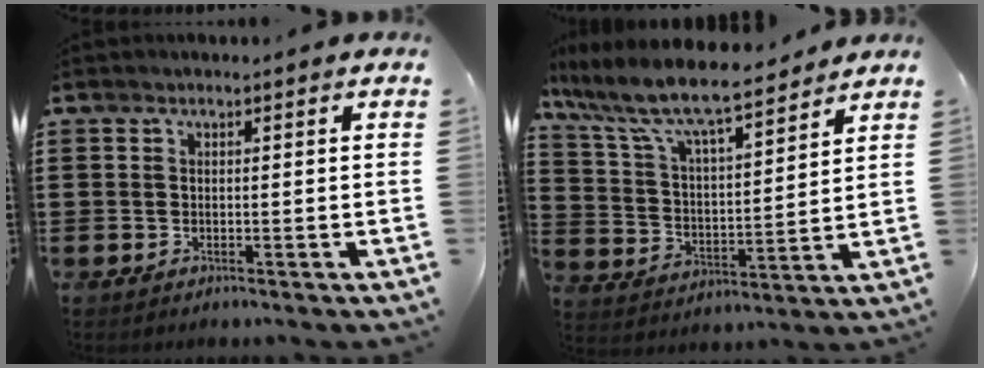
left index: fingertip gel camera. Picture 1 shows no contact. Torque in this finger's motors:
{"motor_torque": [1.05, -1.09, 0.91, 0.21]}